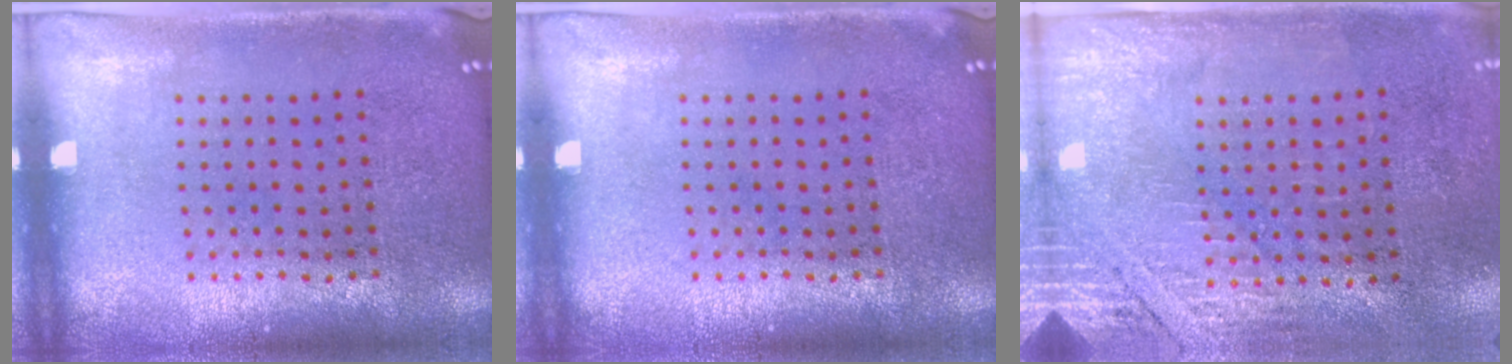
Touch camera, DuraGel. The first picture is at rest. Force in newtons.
{"total": 0.0}
{"total": 2.7, "press": 2.4, "slide": 1.2}